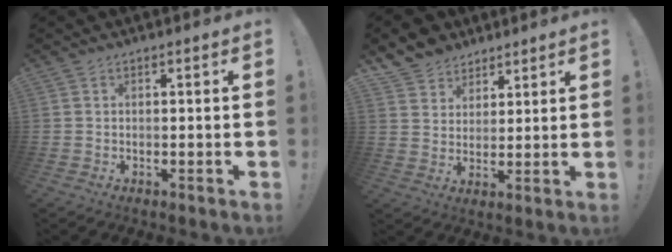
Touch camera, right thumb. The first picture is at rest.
{"total": 7.4, "force": [5.4, 5.0, 0.4], "torque": [-0.012, -0.047, 0.109]}